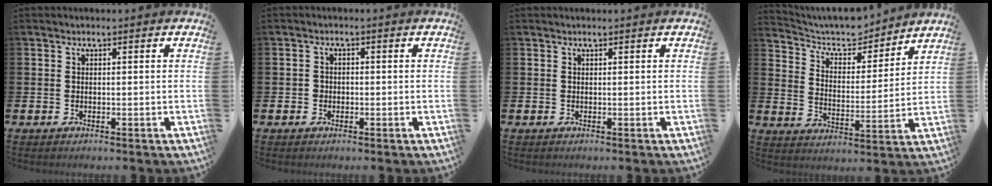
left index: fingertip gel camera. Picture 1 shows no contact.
{"total": 1.3, "force": [-0.4, 1.2, 0.3], "torque": [-0.001, 0.003, -0.012]}
{"total": 0.0}
{"total": 7.9, "force": [7.3, 2.4, 2.0], "torque": [-0.060, -0.059, 0.124]}